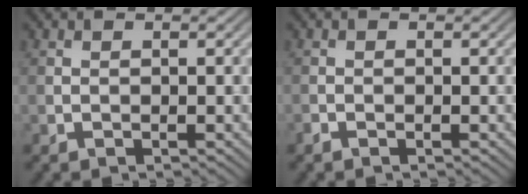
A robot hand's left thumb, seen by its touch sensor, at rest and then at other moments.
{"total": 0.5, "force": [-0.5, 0.1, 0.2], "torque": [-0.002, -0.001, -0.010]}